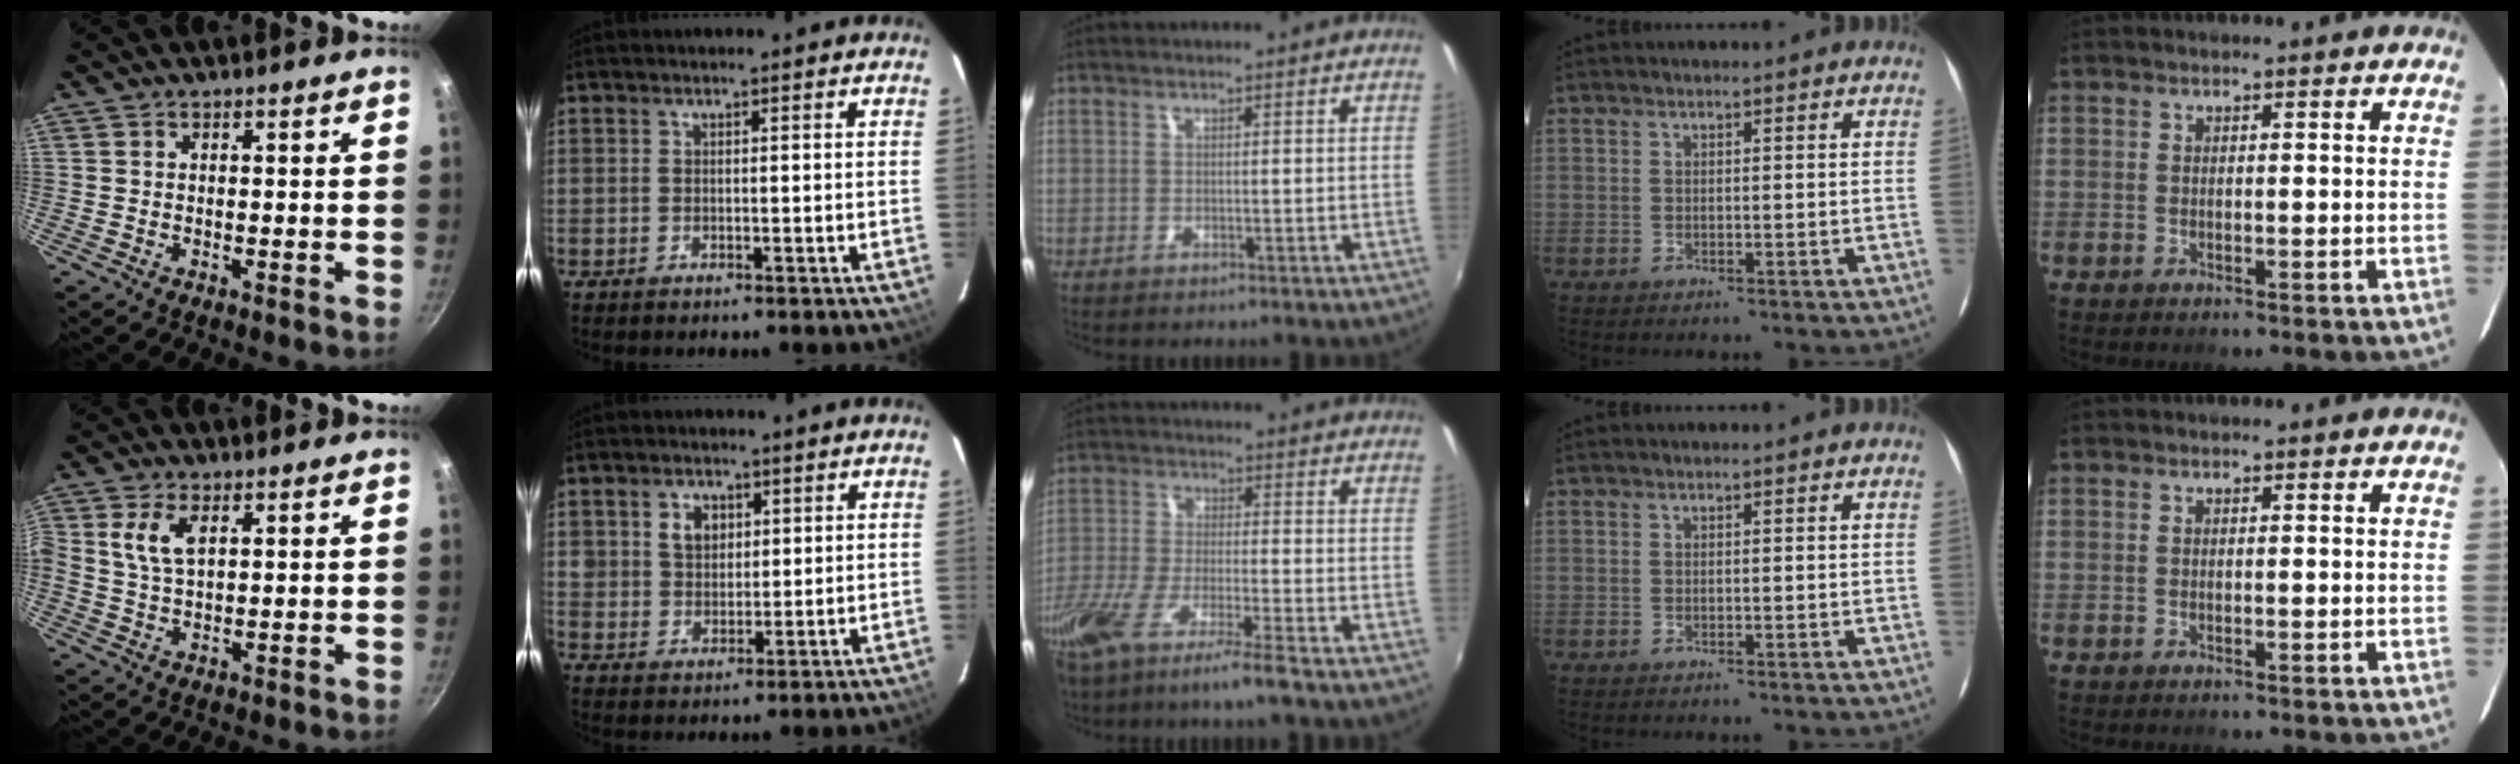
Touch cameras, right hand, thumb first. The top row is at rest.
{"thumb": {"total": 6.0, "force": [1.9, 3.2, 4.7], "torque": [-0.091, -0.003, 0.035]}, "index": {"total": 5.2, "force": [2.0, 4.3, 2.3], "torque": [-0.038, 0.012, 0.042]}, "middle": {"total": 12.0, "force": [-8.9, 0.5, 8.0], "torque": [-0.174, -0.036, -0.165]}}